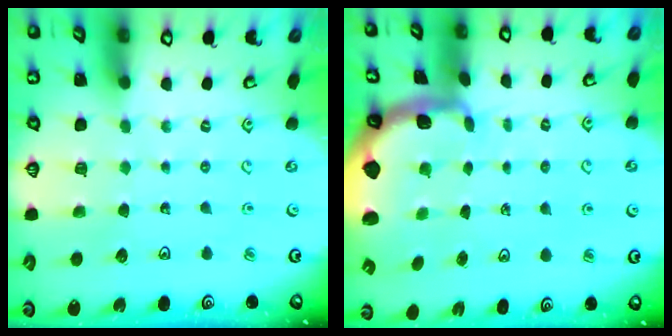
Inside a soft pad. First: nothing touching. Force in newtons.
{"total": 1.7, "press": 1.7, "slide": 0.3}